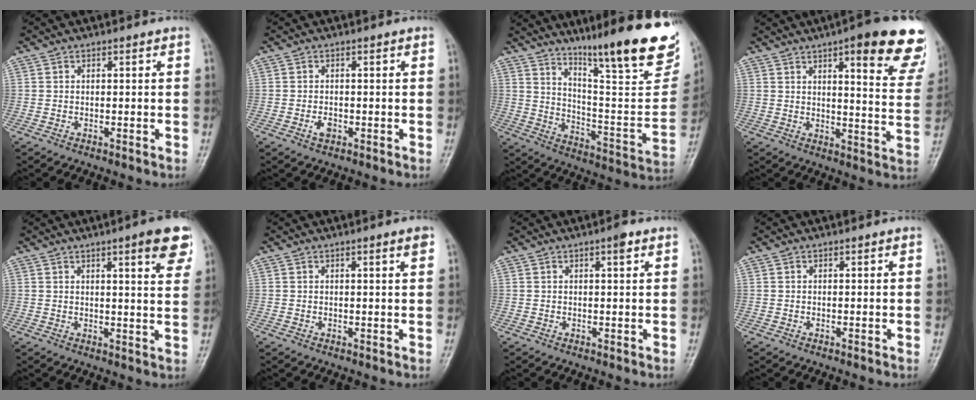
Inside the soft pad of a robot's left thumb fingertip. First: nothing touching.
{"total": 1.7, "force": [-0.6, 1.0, 1.2], "torque": [-0.021, 0.001, -0.011]}
{"total": 26.2, "force": [18.4, 4.1, 18.1], "torque": [-0.239, -0.102, 0.272]}
{"total": 19.9, "force": [11.6, 4.8, 15.5], "torque": [-0.163, -0.042, 0.133]}
{"total": 8.5, "force": [4.7, 1.4, 7.0], "torque": [-0.075, -0.018, 0.056]}
{"total": 1.9, "force": [1.0, 0.0, 1.6], "torque": [-0.024, -0.004, 0.013]}
{"total": 1.9, "force": [1.0, 0.4, 1.5], "torque": [-0.023, -0.002, 0.013]}
{"total": 0.0}